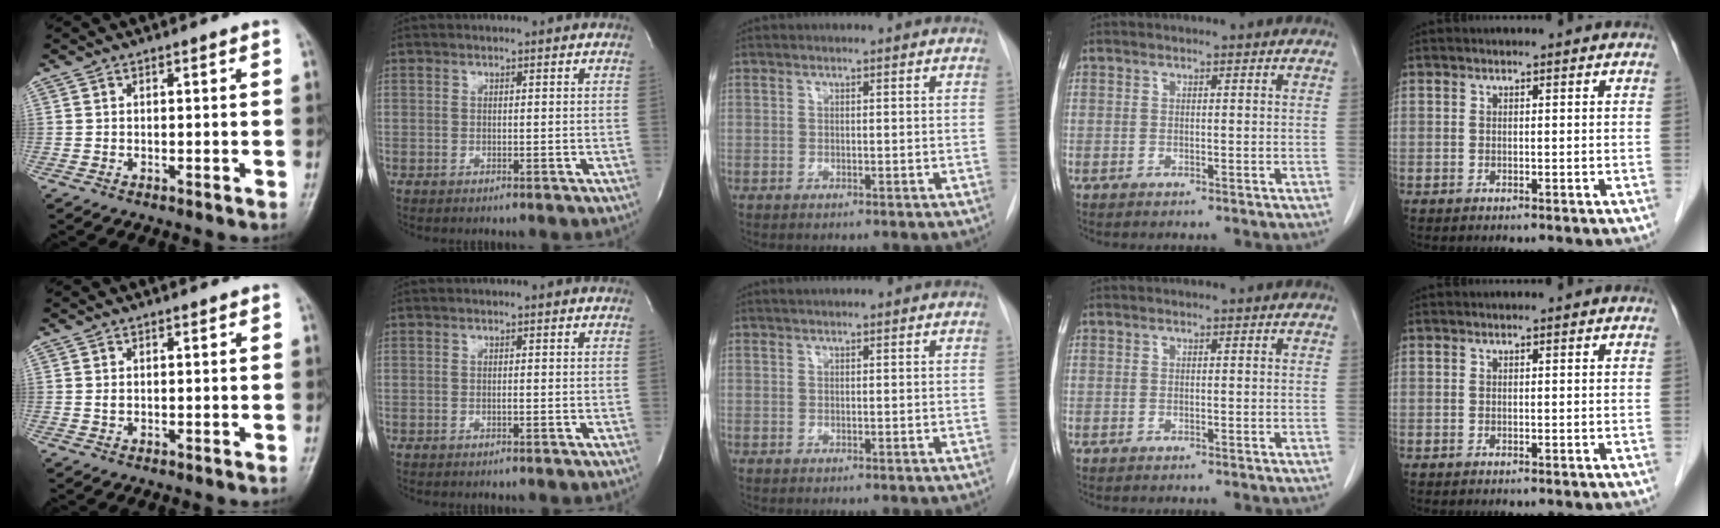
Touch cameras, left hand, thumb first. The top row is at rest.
{"thumb": {"total": 0.9, "force": [0.4, 0.6, 0.5], "torque": [-0.004, -0.003, 0.007]}, "middle": {"total": 0.9, "force": [0.7, 0.0, 0.4], "torque": [-0.011, 0.008, 0.016]}}